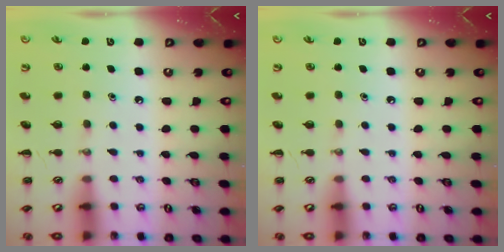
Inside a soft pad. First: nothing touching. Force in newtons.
{"total": 0.0}